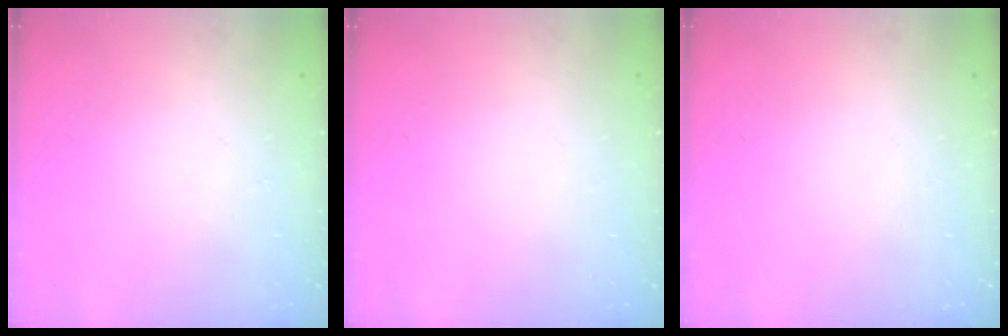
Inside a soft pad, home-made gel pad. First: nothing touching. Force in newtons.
{"total": 0.0}
{"total": 0.0}